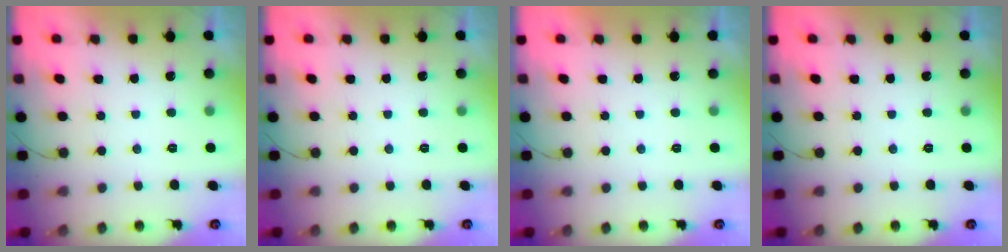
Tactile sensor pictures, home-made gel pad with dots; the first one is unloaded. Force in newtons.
{"total": 0.0}
{"total": 1.9, "press": 1.9, "slide": 0.0}
{"total": 0.0}